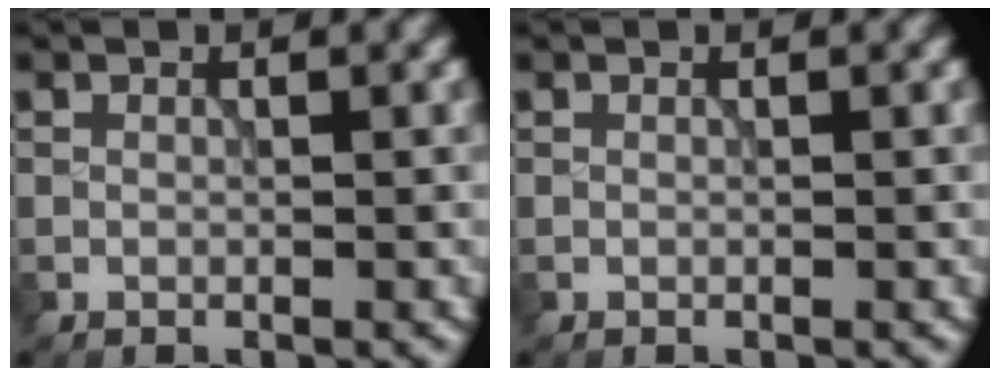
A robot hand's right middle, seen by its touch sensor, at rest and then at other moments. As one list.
[{"total": 0.0}]